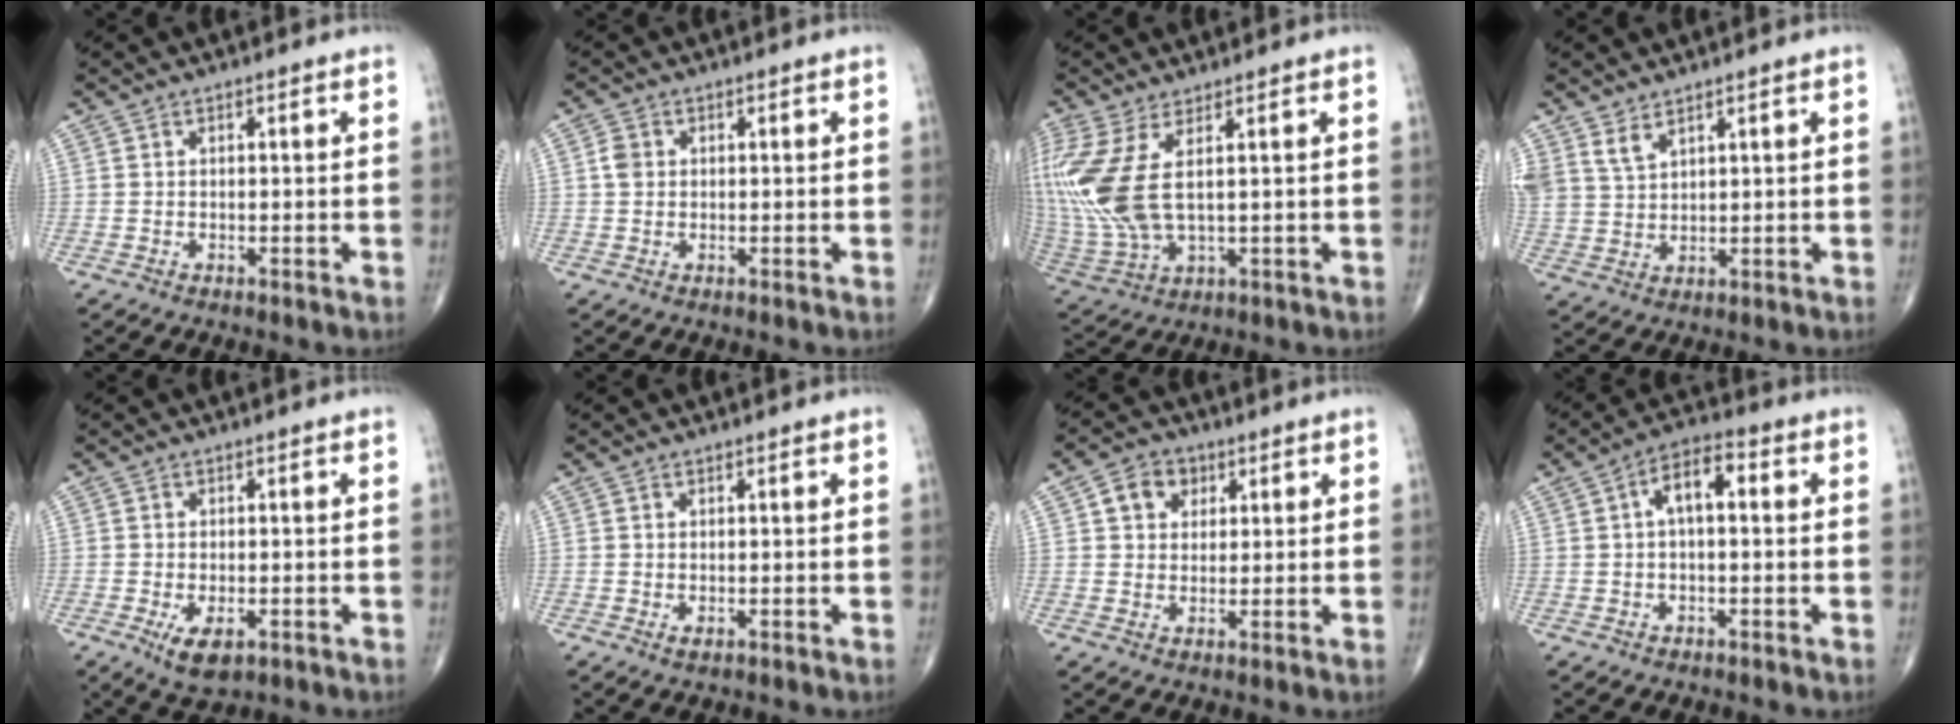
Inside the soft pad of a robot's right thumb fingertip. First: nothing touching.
{"total": 2.1, "force": [0.3, 1.8, 1.1], "torque": [-0.017, 0.004, 0.003]}
{"total": 15.3, "force": [3.3, 6.3, 13.5], "torque": [-0.343, -0.016, 0.080]}
{"total": 4.1, "force": [3.2, 1.8, 1.9], "torque": [-0.032, -0.018, 0.071]}
{"total": 5.2, "force": [-2.0, 2.6, 4.0], "torque": [-0.066, -0.006, -0.028]}
{"total": 0.9, "force": [-0.2, 0.6, 0.7], "torque": [-0.011, -0.002, -0.003]}
{"total": 5.7, "force": [2.0, 4.7, 2.7], "torque": [-0.017, 0.001, 0.030]}
{"total": 6.7, "force": [0.9, 3.2, 5.8], "torque": [-0.092, 0.026, 0.008]}